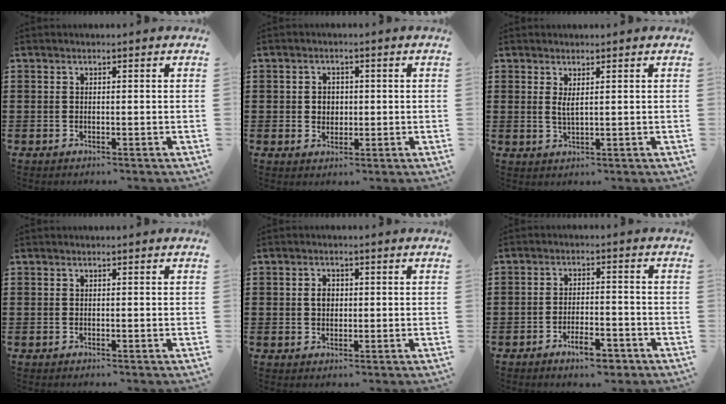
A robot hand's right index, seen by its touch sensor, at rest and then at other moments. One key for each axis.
{"total": 2.3, "fx": 0.1, "fy": 2.2, "fz": 0.9, "tx": -0.024, "ty": 0.009, "tz": -0.001}
{"total": 1.8, "fx": 0.9, "fy": 0.2, "fz": 1.6, "tx": -0.035, "ty": -0.002, "tz": 0.016}
{"total": 0.0}
{"total": 2.0, "fx": 0.2, "fy": 1.4, "fz": 1.4, "tx": -0.030, "ty": 0.007, "tz": 0.002}
{"total": 5.3, "fx": -3.7, "fy": 1.5, "fz": 3.5, "tx": -0.062, "ty": 0.006, "tz": -0.068}